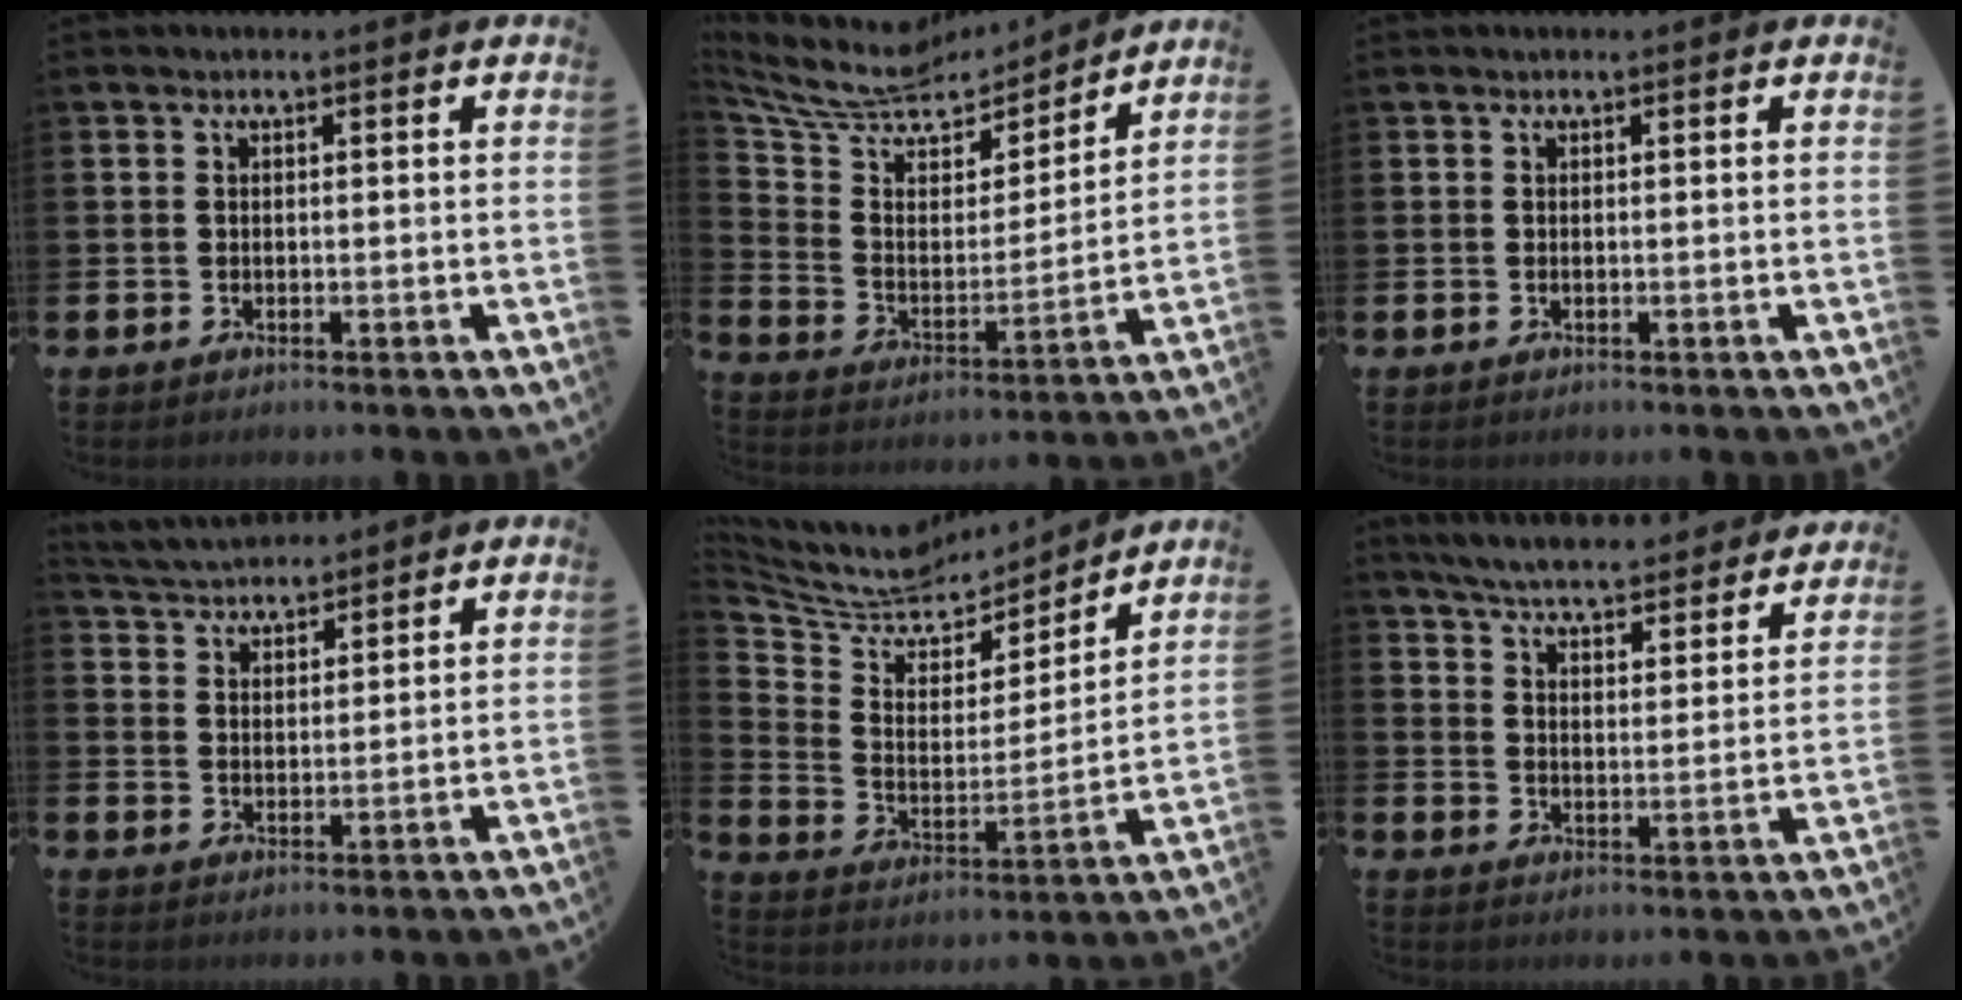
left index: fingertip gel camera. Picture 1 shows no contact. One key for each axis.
{"total": 9.0, "fx": 7.7, "fy": 3.9, "fz": 2.8, "tx": -0.101, "ty": -0.053, "tz": 0.133}
{"total": 0.0}
{"total": 4.2, "fx": 4.1, "fy": 0.7, "fz": 0.1, "tx": -0.020, "ty": -0.021, "tz": 0.074}
{"total": 7.1, "fx": 6.0, "fy": 3.4, "fz": 1.7, "tx": -0.077, "ty": -0.044, "tz": 0.102}
{"total": 6.0, "fx": 5.9, "fy": 0.4, "fz": 1.2, "tx": -0.052, "ty": -0.043, "tz": 0.101}